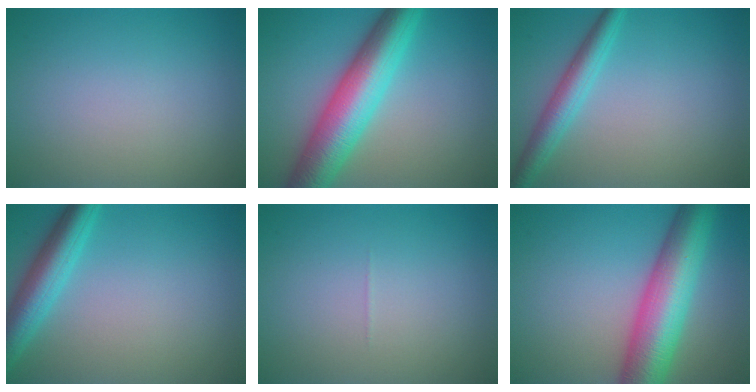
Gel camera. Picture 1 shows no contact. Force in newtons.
{"total": 9.0, "press": 9.0, "slide": 0.2}
{"total": 3.3, "press": 3.3, "slide": 0.1}
{"total": 4.8, "press": 4.8, "slide": 0.2}
{"total": 0.0}
{"total": 9.8, "press": 9.8, "slide": 0.2}